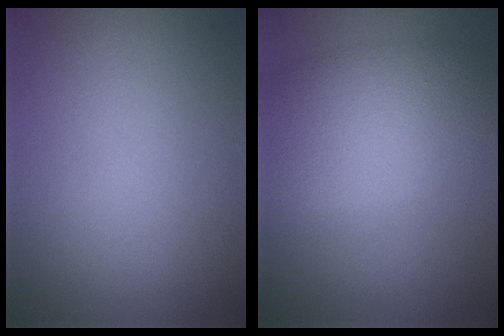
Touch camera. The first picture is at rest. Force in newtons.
{"total": 7.5, "press": 7.5, "slide": 0.2}